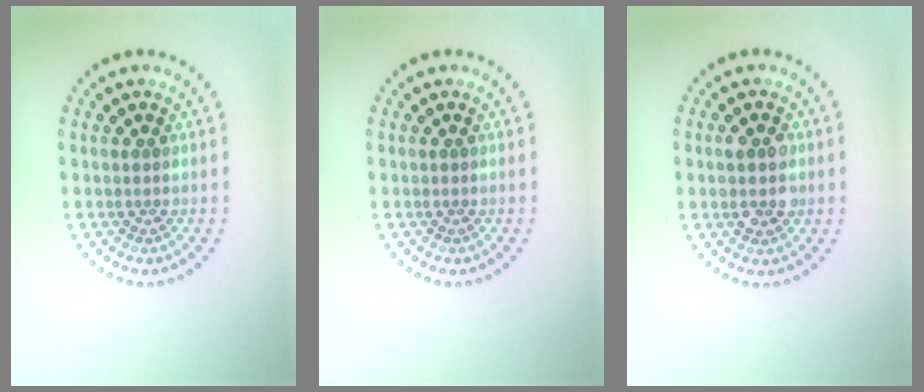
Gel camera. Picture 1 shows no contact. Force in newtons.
{"total": 0.0}
{"total": 2.8, "press": 2.8, "slide": 0.3}